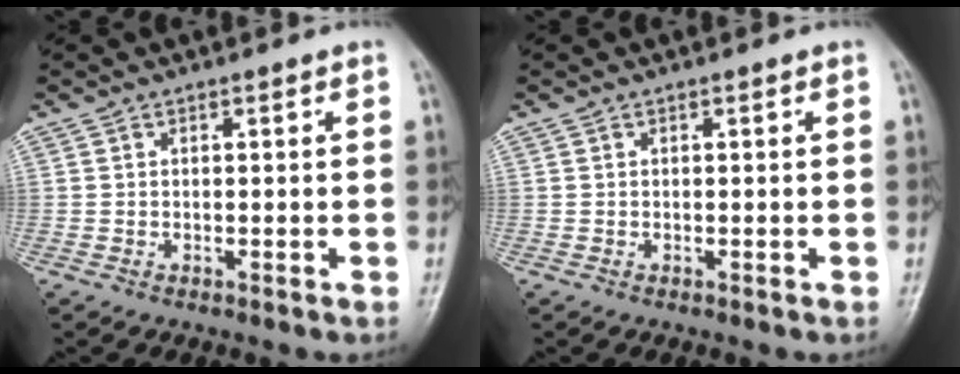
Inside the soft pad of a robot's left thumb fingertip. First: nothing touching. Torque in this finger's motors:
{"motor_torque": [0.00, 0.00, -0.02, 0.02, 0.00]}